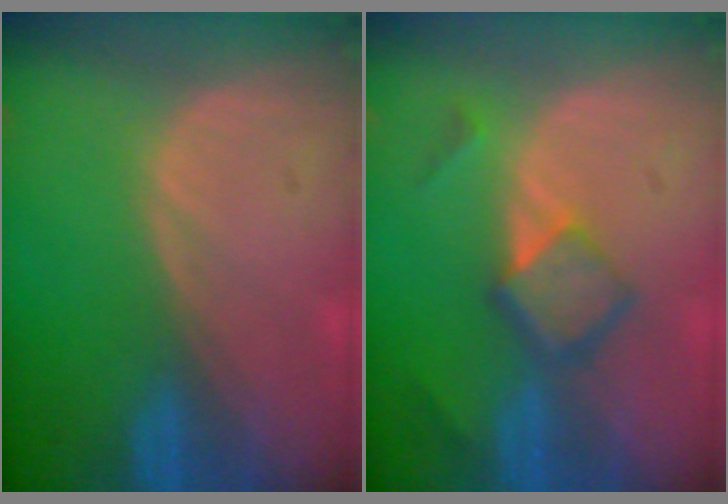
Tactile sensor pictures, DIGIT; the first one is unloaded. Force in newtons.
{"total": 5.5, "press": 4.8, "slide": 2.8}